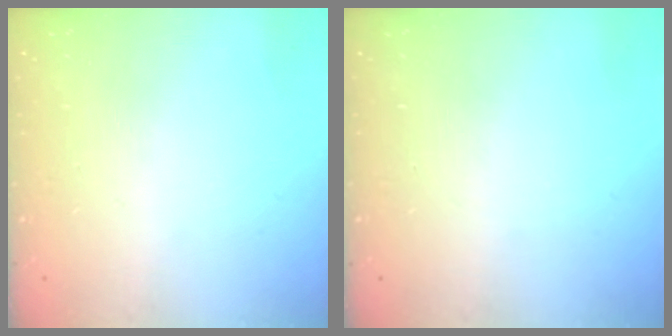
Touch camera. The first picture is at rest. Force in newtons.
{"total": 0.0}